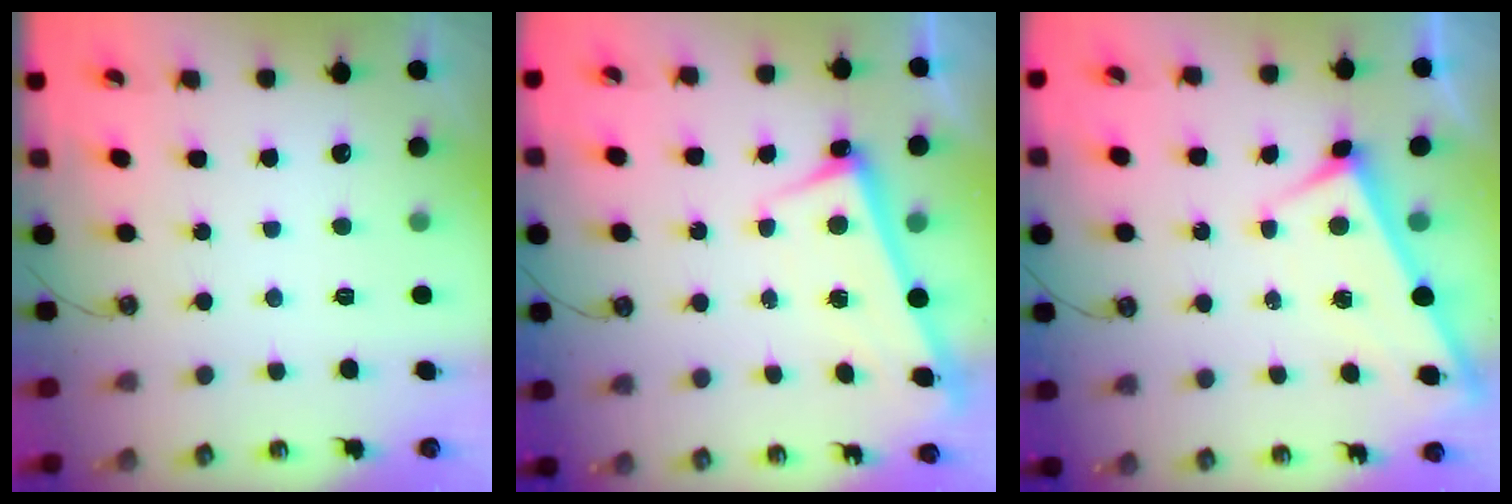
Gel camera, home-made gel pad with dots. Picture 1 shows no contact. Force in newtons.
{"total": 2.7, "press": 2.7, "slide": 0.4}
{"total": 3.0, "press": 3.0, "slide": 0.1}